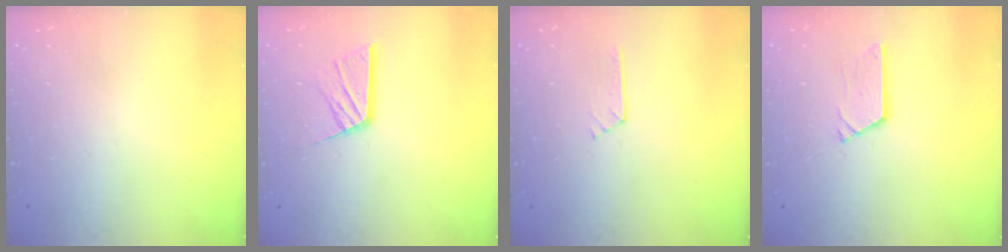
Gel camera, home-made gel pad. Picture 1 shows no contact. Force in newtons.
{"total": 11.0, "press": 11.0, "slide": 1.2}
{"total": 2.5, "press": 2.5, "slide": 0.3}
{"total": 2.7, "press": 2.7, "slide": 0.0}